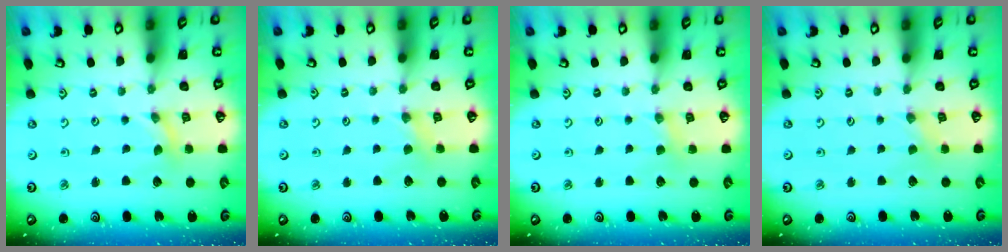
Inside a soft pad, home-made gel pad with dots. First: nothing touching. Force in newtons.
{"total": 2.2, "press": 2.2, "slide": 0.5}
{"total": 2.4, "press": 2.4, "slide": 0.5}
{"total": 0.0}